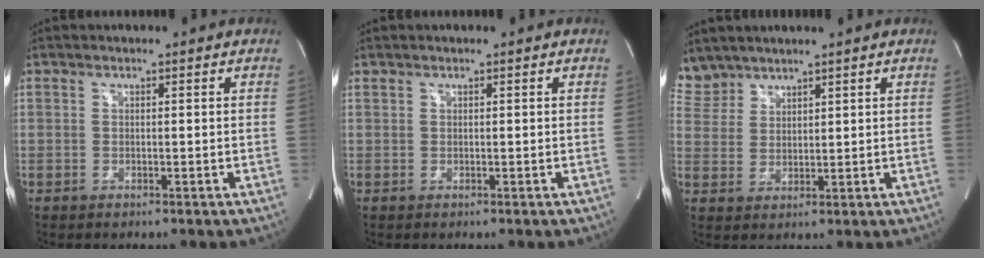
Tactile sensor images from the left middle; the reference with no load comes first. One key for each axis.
{"total": 0.0}
{"total": 4.7, "fx": 4.4, "fy": 1.6, "fz": -0.4, "tx": 0.001, "ty": 0.012, "tz": 0.100}